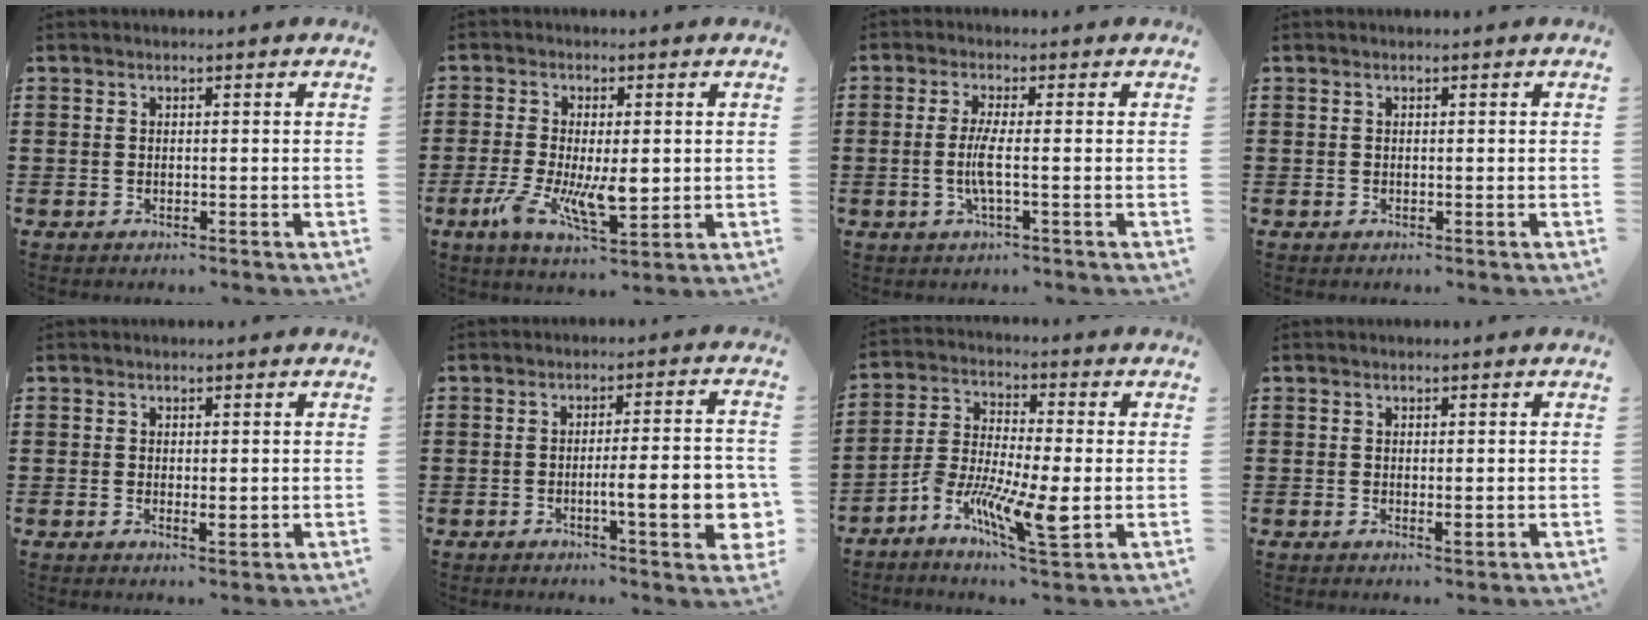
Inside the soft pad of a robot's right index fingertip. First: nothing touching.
{"total": 8.7, "force": [-1.3, 3.6, 7.8], "torque": [-0.151, -0.005, -0.015]}
{"total": 3.9, "force": [-0.8, -0.2, 3.8], "torque": [-0.084, -0.013, -0.021]}
{"total": 0.0}
{"total": 1.8, "force": [-0.1, 0.8, 1.6], "torque": [-0.030, 0.001, -0.001]}
{"total": 9.5, "force": [-2.2, 1.7, 9.1], "torque": [-0.129, -0.008, -0.035]}
{"total": 10.4, "force": [-4.8, 2.1, 9.0], "torque": [-0.179, -0.006, -0.089]}
{"total": 1.3, "force": [-0.1, 0.4, 1.3], "torque": [-0.023, -0.001, -0.001]}